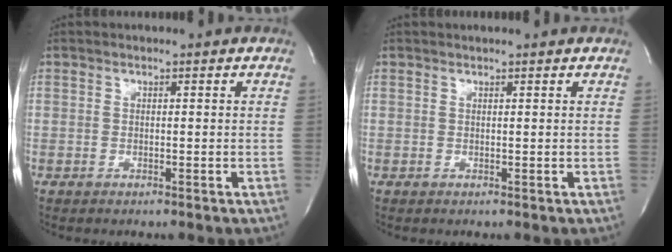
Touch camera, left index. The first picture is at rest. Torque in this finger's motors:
{"motor_torque": [0.08, 0.01, -0.02, -0.01]}